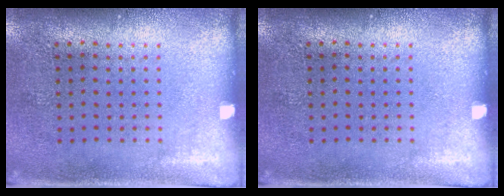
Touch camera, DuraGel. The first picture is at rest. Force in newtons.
{"total": 0.0}